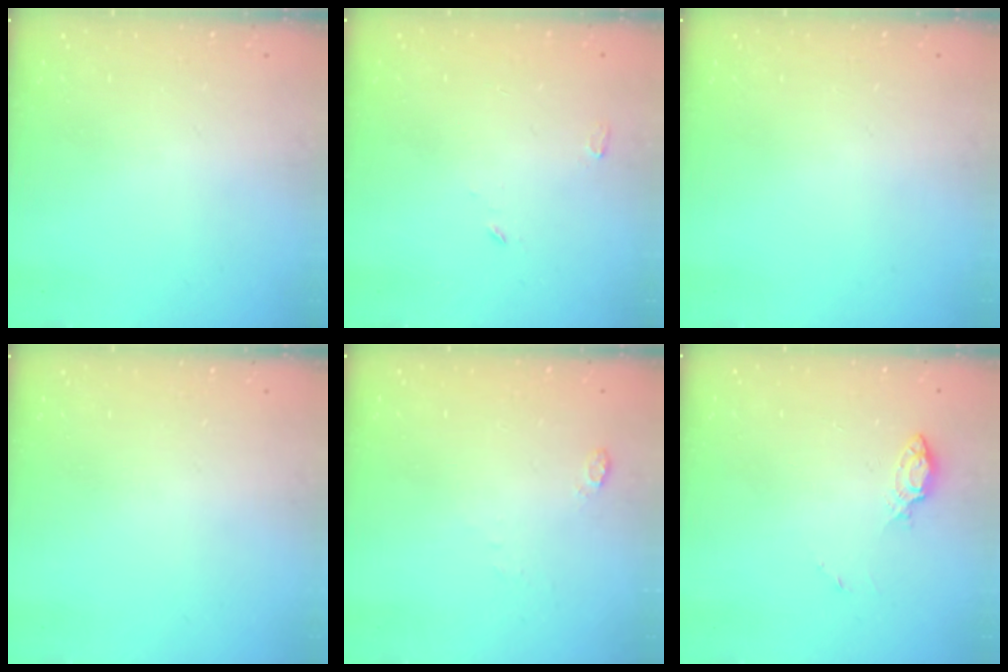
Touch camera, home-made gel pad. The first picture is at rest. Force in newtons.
{"total": 2.8, "press": 2.8, "slide": 0.2}
{"total": 0.0}
{"total": 0.0}
{"total": 3.6, "press": 3.5, "slide": 0.7}
{"total": 6.5, "press": 6.4, "slide": 0.7}